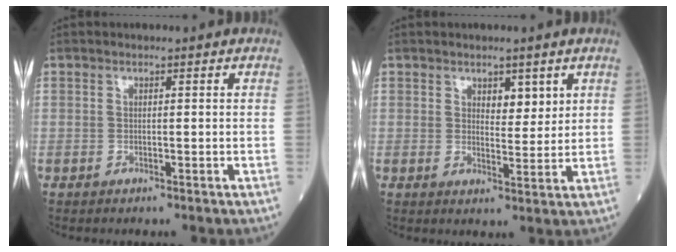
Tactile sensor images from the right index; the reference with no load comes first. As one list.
[{"total": 3.4, "force": [1.9, 1.6, 2.3], "torque": [-0.030, -0.004, 0.029]}]